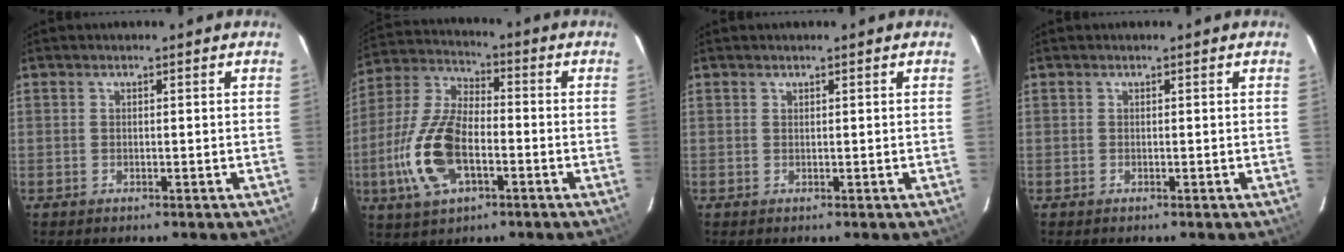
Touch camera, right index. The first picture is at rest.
{"total": 14.8, "force": [-4.7, 7.2, 12.0], "torque": [-0.269, 0.000, -0.089]}
{"total": 0.0}
{"total": 0.0}